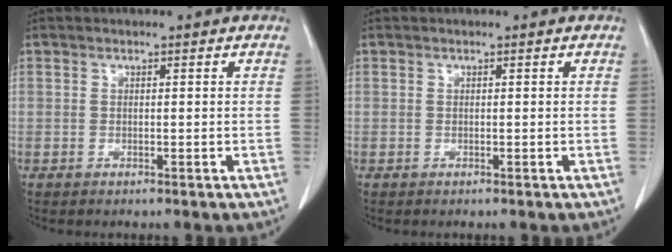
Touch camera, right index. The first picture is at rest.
{"total": 0.0}